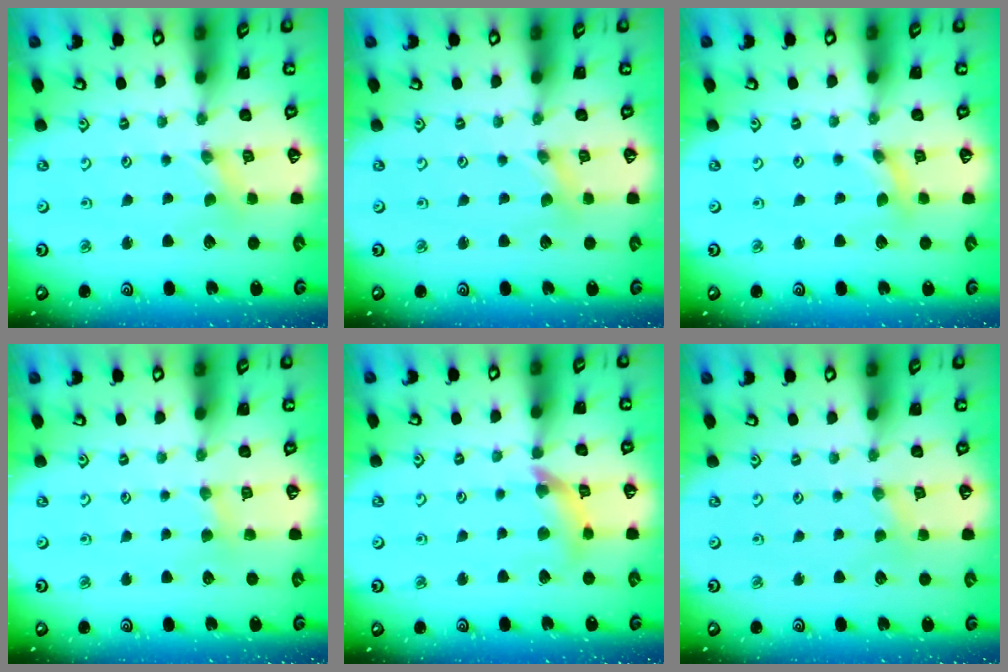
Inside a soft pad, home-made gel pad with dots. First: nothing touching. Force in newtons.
{"total": 0.0}
{"total": 0.8, "press": 0.8, "slide": 0.1}
{"total": 3.2, "press": 3.1, "slide": 0.7}
{"total": 10.9, "press": 10.8, "slide": 1.4}
{"total": 1.5, "press": 1.5, "slide": 0.3}